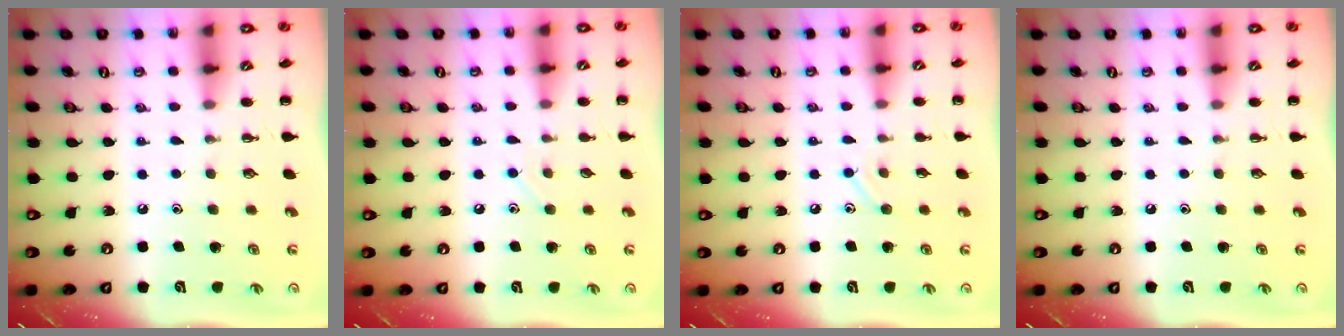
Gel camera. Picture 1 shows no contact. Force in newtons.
{"total": 3.4, "press": 3.2, "slide": 1.0}
{"total": 6.6, "press": 6.2, "slide": 2.1}
{"total": 0.0}